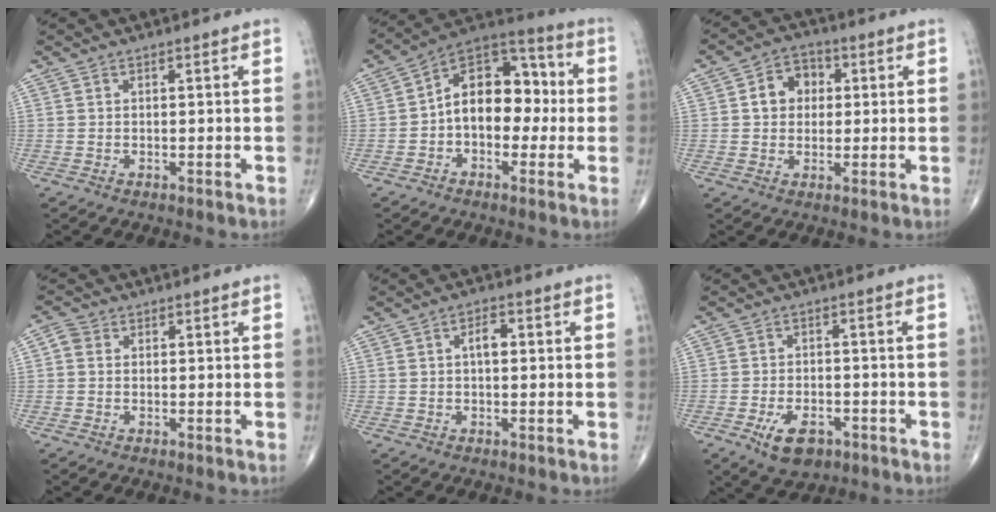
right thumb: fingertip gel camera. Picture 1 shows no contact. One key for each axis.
{"total": 14.3, "fx": -0.6, "fy": 9.5, "fz": 10.8, "tx": -0.125, "ty": 0.046, "tz": -0.025}
{"total": 7.1, "fx": 1.2, "fy": 5.8, "fz": 3.9, "tx": -0.033, "ty": 0.012, "tz": 0.012}
{"total": 2.2, "fx": 0.2, "fy": 2.0, "fz": 1.0, "tx": -0.014, "ty": 0.007, "tz": -0.002}
{"total": 2.9, "fx": 0.3, "fy": 1.5, "fz": 2.5, "tx": -0.040, "ty": 0.006, "tz": 0.003}
{"total": 7.2, "fx": -3.6, "fy": 4.1, "fz": 4.7, "tx": -0.071, "ty": 0.010, "tz": -0.053}